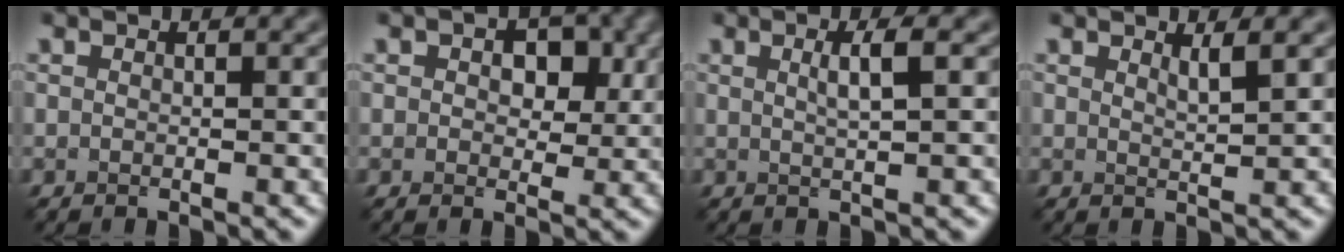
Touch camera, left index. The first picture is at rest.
{"total": 3.8, "force": [1.0, 2.4, 2.8], "torque": [-0.037, -0.001, 0.012]}
{"total": 2.4, "force": [0.6, 0.6, 2.2], "torque": [-0.033, 0.004, 0.005]}
{"total": 1.5, "force": [0.9, 0.3, 1.1], "torque": [-0.012, -0.001, 0.012]}